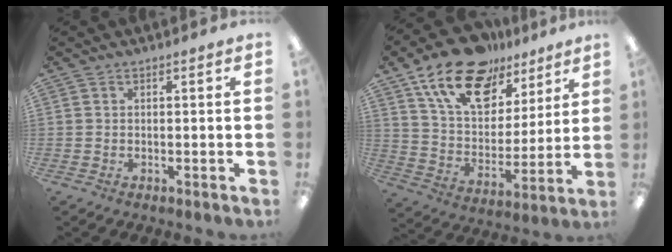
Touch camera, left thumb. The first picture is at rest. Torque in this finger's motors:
{"motor_torque": [2.05, 2.05, 1.37, -1.39, 0.11]}